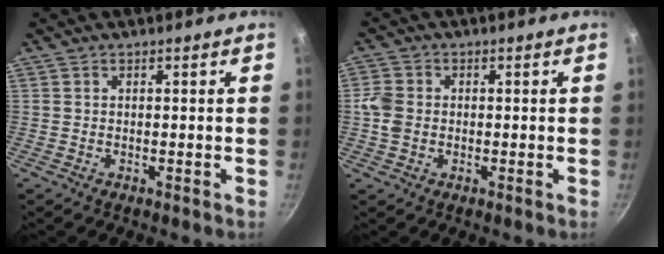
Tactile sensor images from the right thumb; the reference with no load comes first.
{"total": 4.3, "force": [-0.3, 3.6, 2.4], "torque": [-0.042, 0.007, -0.011]}